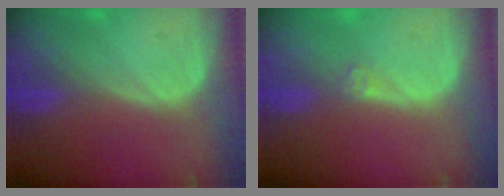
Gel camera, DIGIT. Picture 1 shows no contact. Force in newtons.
{"total": 1.3, "press": 1.1, "slide": 0.7}